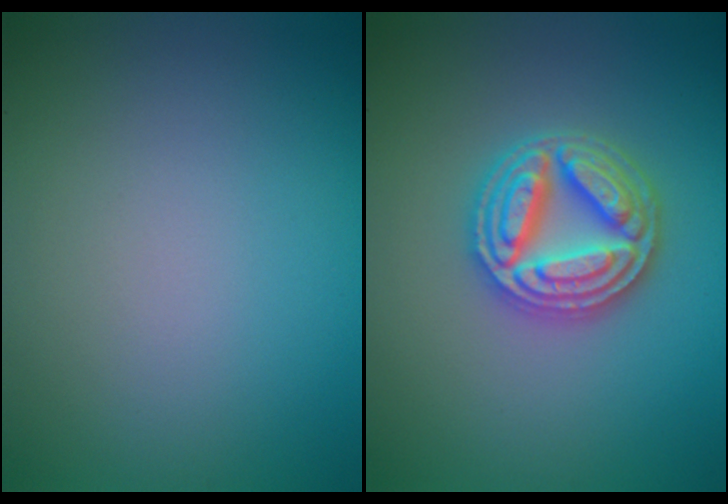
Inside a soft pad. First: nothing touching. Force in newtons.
{"total": 4.7, "press": 4.7, "slide": 0.8}